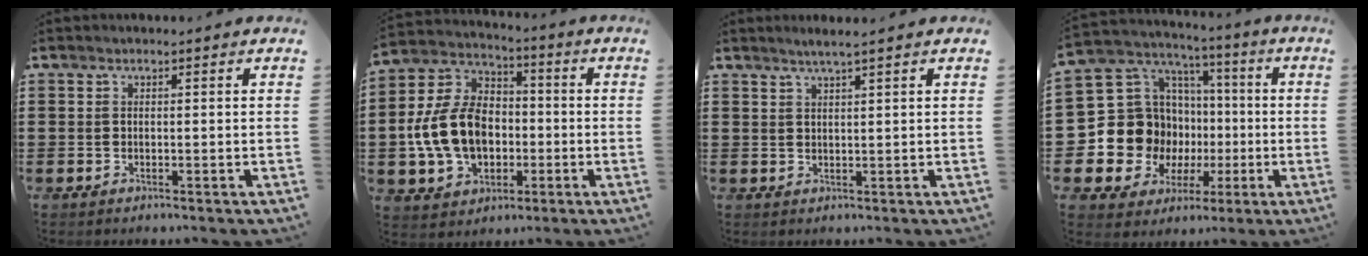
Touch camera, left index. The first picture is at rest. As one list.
[{"total": 12.1, "force": [-1.7, 9.1, 7.8], "torque": [-0.203, 0.016, -0.033]}, {"total": 2.0, "force": [1.6, -0.3, 1.2], "torque": [-0.026, 0.000, 0.029]}, {"total": 14.4, "force": [-2.2, 13.6, 4.2], "torque": [-0.138, -0.021, -0.010]}]